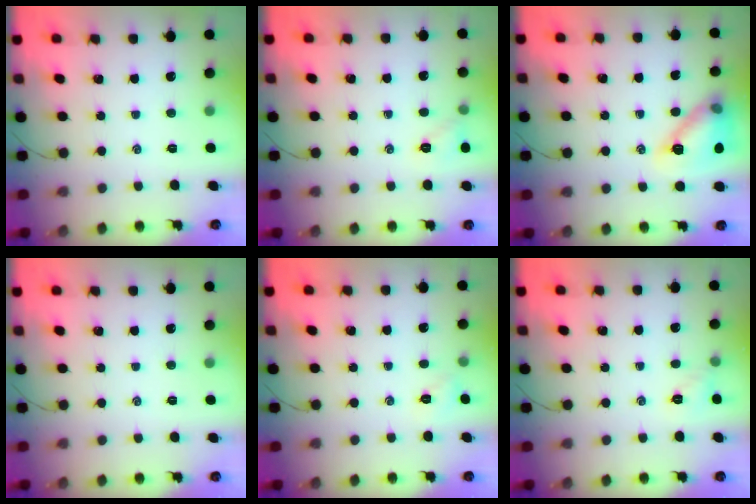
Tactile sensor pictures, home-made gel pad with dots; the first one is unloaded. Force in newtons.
{"total": 5.3, "press": 5.1, "slide": 1.5}
{"total": 13.6, "press": 13.6, "slide": 0.7}
{"total": 0.0}
{"total": 2.1, "press": 2.0, "slide": 0.6}
{"total": 5.3, "press": 5.1, "slide": 1.5}